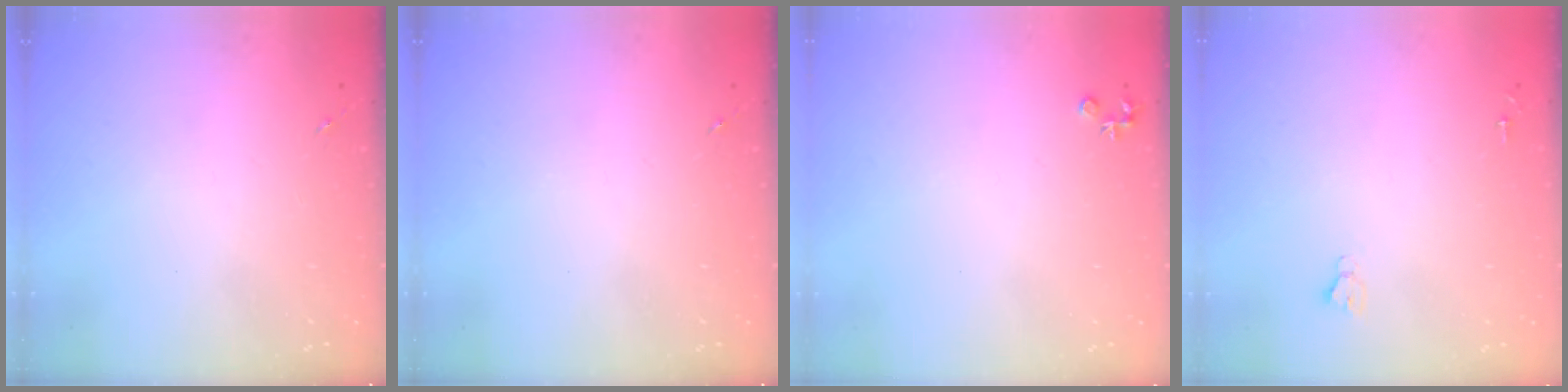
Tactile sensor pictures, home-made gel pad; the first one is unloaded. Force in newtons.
{"total": 0.0}
{"total": 3.7, "press": 3.6, "slide": 0.4}
{"total": 2.7, "press": 2.7, "slide": 0.0}